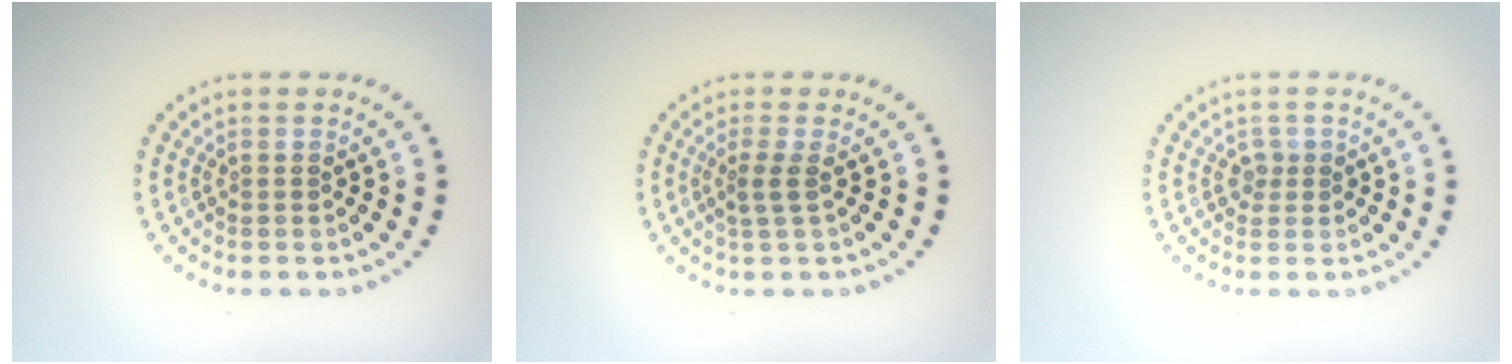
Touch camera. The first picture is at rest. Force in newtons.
{"total": 1.7, "press": 1.1, "slide": 1.3}
{"total": 1.0, "press": 0.8, "slide": 0.6}